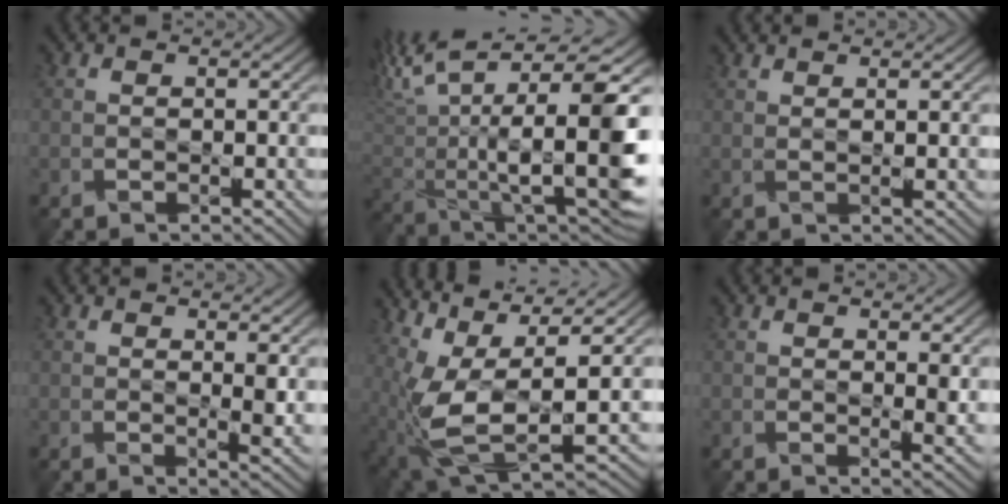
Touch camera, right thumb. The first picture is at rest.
{"total": 15.5, "force": [1.5, 5.2, 14.5], "torque": [-0.266, 0.005, 0.037]}
{"total": 1.8, "force": [1.6, -0.8, 0.4], "torque": [-0.014, 0.008, 0.032]}
{"total": 2.7, "force": [0.8, 0.7, 2.5], "torque": [-0.041, 0.000, 0.015]}
{"total": 10.5, "force": [2.4, 2.6, 9.9], "torque": [-0.220, 0.011, 0.063]}
{"total": 2.0, "force": [0.6, 0.5, 1.9], "torque": [-0.031, 0.000, 0.012]}